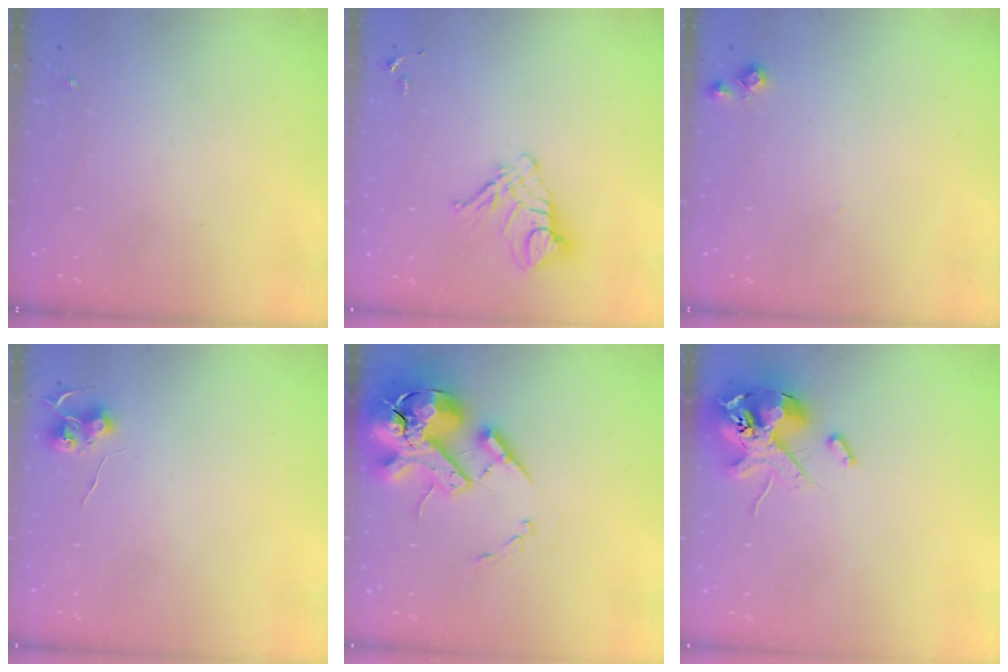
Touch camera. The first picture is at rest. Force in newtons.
{"total": 10.7, "press": 10.6, "slide": 1.1}
{"total": 6.6, "press": 6.6, "slide": 0.6}
{"total": 6.4, "press": 6.3, "slide": 0.6}
{"total": 18.6, "press": 18.4, "slide": 3.1}
{"total": 14.7, "press": 14.5, "slide": 2.1}